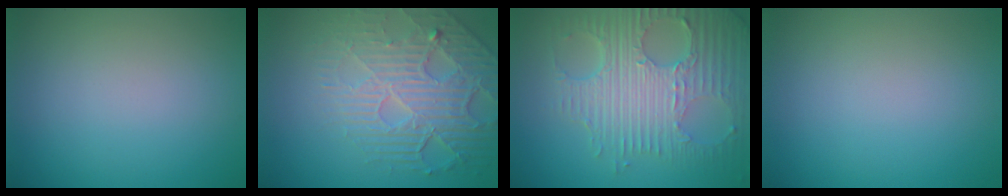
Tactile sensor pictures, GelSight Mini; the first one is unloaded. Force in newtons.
{"total": 5.6, "press": 4.7, "slide": 3.0}
{"total": 8.1, "press": 5.8, "slide": 5.7}
{"total": 0.0}